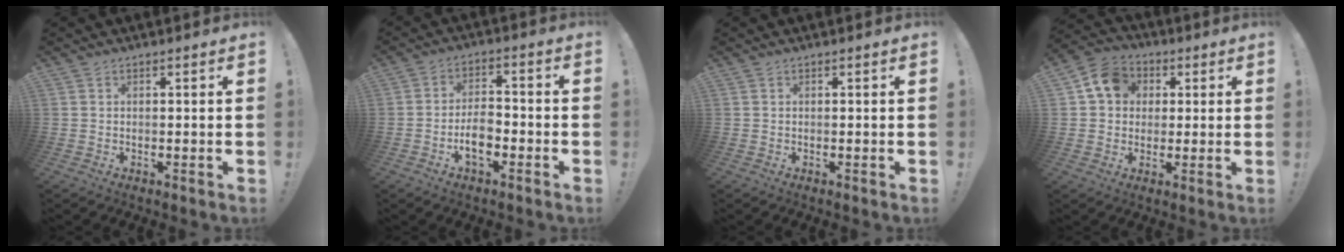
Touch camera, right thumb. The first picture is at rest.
{"total": 7.4, "force": [-3.2, 3.7, 5.5], "torque": [-0.100, 0.006, -0.058]}
{"total": 0.0}
{"total": 10.5, "force": [3.0, 8.8, 5.0], "torque": [-0.068, 0.003, 0.061]}